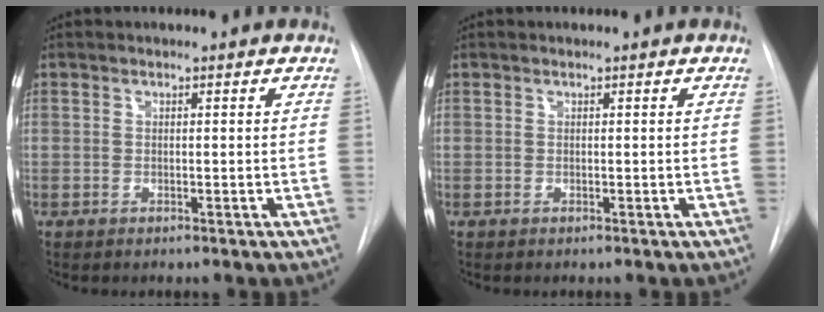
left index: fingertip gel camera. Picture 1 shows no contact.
{"total": 0.0}